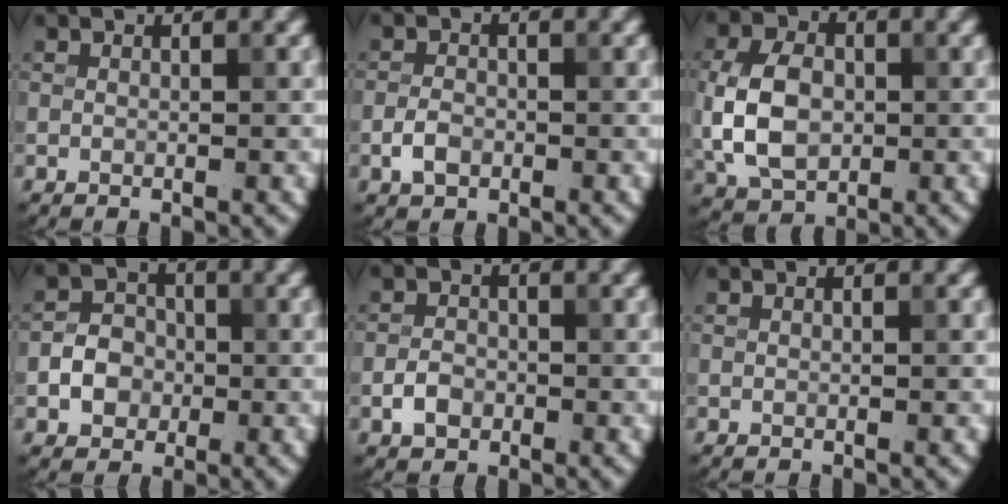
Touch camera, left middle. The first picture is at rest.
{"total": 1.9, "force": [-0.8, 1.3, 1.2], "torque": [-0.022, 0.002, -0.020]}
{"total": 6.5, "force": [-0.3, 4.7, 4.6], "torque": [-0.101, 0.002, -0.011]}
{"total": 3.2, "force": [-0.8, 2.7, 1.5], "torque": [-0.020, 0.003, -0.018]}
{"total": 2.1, "force": [-0.9, 1.6, 1.1], "torque": [-0.019, 0.003, -0.022]}
{"total": 0.0}